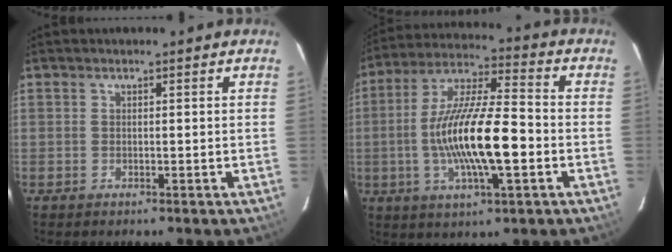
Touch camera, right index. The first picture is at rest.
{"total": 16.9, "force": [-3.3, 3.9, 16.1], "torque": [-0.307, 0.000, -0.063]}